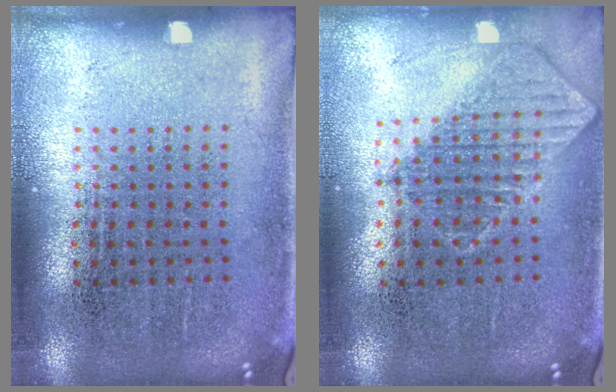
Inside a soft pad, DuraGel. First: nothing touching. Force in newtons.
{"total": 0.9, "press": 0.9, "slide": 0.1}